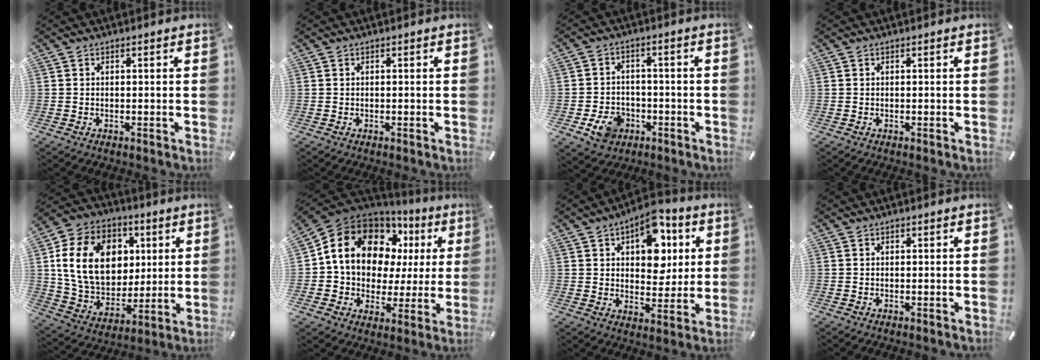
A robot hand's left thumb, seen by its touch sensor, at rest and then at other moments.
{"total": 0.0}
{"total": 7.8, "force": [-3.1, 6.3, 3.4], "torque": [-0.072, 0.017, -0.056]}
{"total": 0.0}
{"total": 19.2, "force": [4.7, 15.1, 10.8], "torque": [-0.211, -0.005, 0.092]}
{"total": 16.6, "force": [6.6, 12.6, 8.6], "torque": [-0.164, -0.032, 0.120]}
{"total": 12.5, "force": [5.4, 8.0, 8.0], "torque": [-0.107, -0.018, 0.092]}
{"total": 0.0}